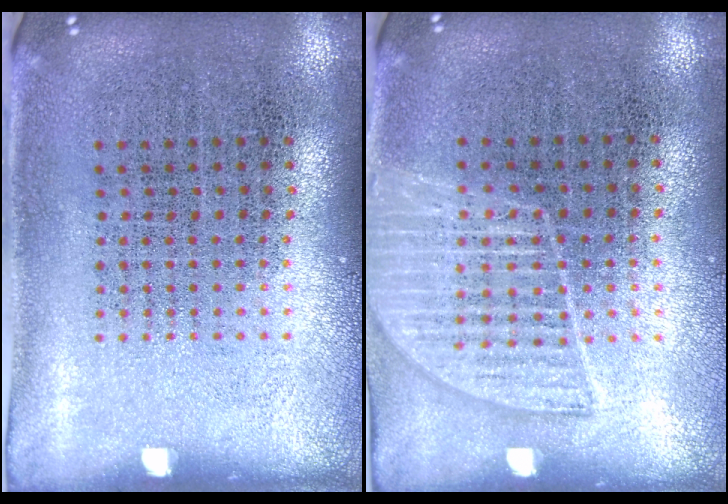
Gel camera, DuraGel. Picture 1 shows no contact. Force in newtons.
{"total": 1.4, "press": 1.3, "slide": 0.6}